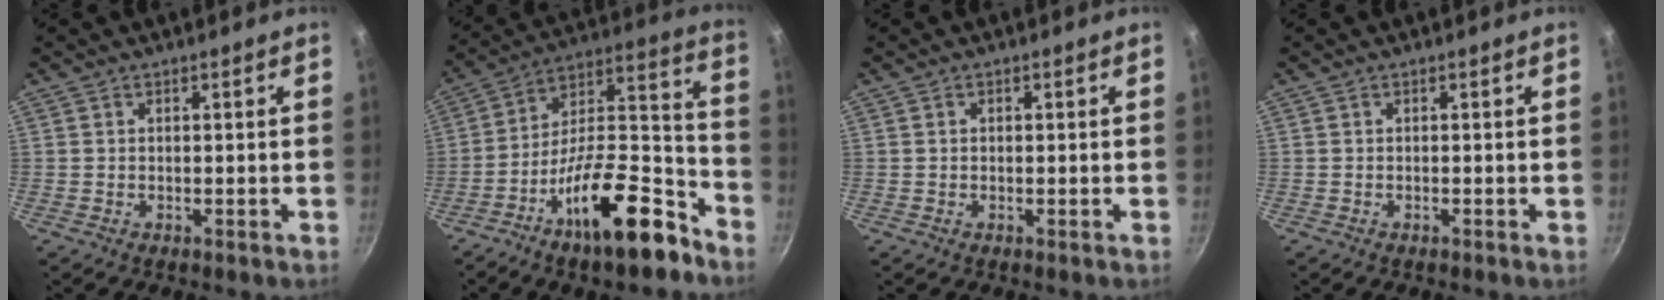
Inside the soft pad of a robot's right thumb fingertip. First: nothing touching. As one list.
[{"total": 22.3, "force": [-13.2, 8.0, 16.1], "torque": [-0.208, 0.107, -0.220]}, {"total": 0.6, "force": [0.1, 0.5, 0.3], "torque": [-0.003, 0.004, 0.003]}, {"total": 0.0}]